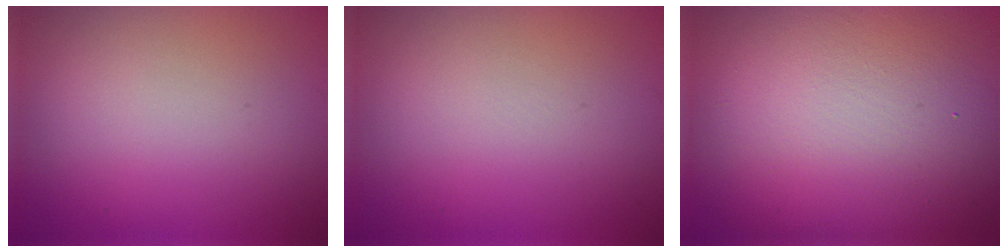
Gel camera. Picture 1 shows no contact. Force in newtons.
{"total": 0.0}
{"total": 17.2, "press": 17.1, "slide": 1.6}